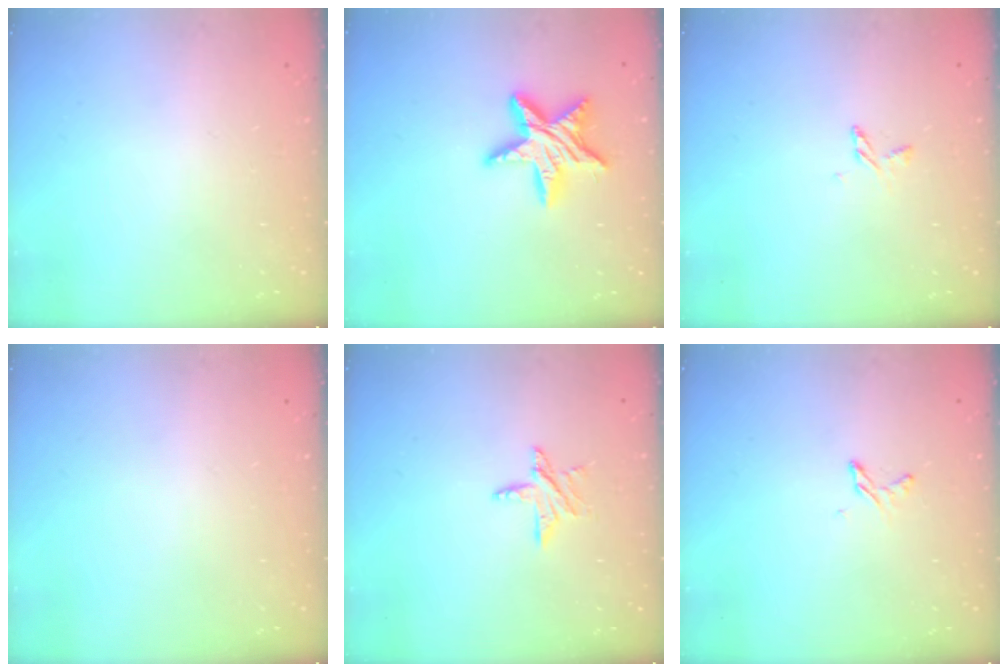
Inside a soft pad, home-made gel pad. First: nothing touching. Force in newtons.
{"total": 13.6, "press": 13.6, "slide": 0.8}
{"total": 3.7, "press": 3.6, "slide": 0.4}
{"total": 0.0}
{"total": 6.7, "press": 6.7, "slide": 0.5}
{"total": 3.9, "press": 3.8, "slide": 0.4}